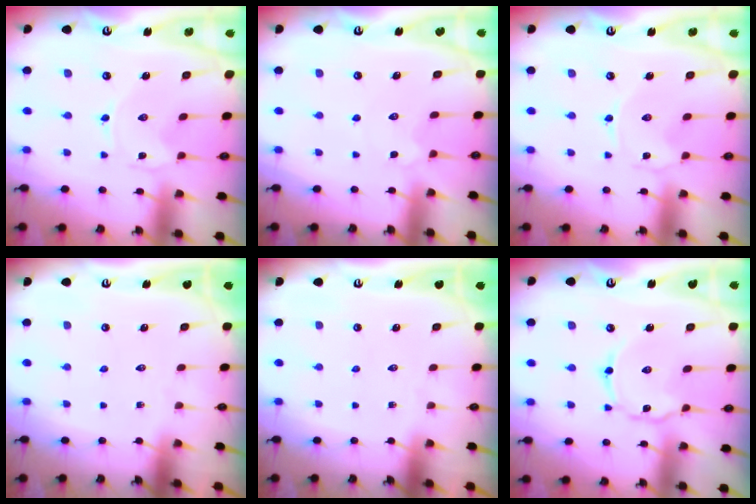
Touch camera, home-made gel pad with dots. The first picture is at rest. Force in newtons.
{"total": 3.8, "press": 3.7, "slide": 0.7}
{"total": 0.0}
{"total": 0.0}
{"total": 0.0}
{"total": 5.7, "press": 5.7, "slide": 0.5}